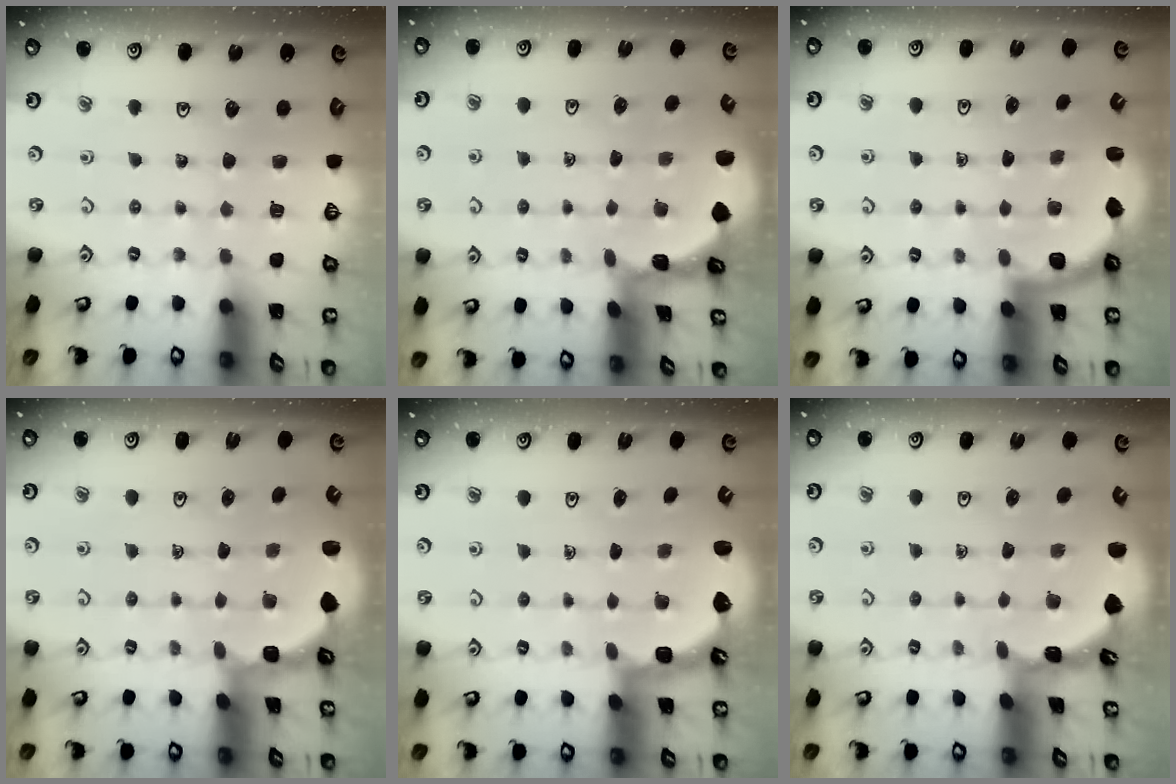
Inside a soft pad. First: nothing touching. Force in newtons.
{"total": 1.5, "press": 1.5, "slide": 0.1}
{"total": 2.6, "press": 2.5, "slide": 0.6}
{"total": 2.5, "press": 1.9, "slide": 1.6}
{"total": 2.6, "press": 2.3, "slide": 1.3}
{"total": 1.8, "press": 1.8, "slide": 0.1}